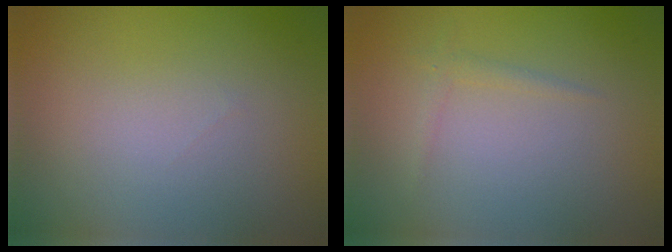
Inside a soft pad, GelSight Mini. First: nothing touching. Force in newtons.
{"total": 0.8, "press": 0.8, "slide": 0.0}